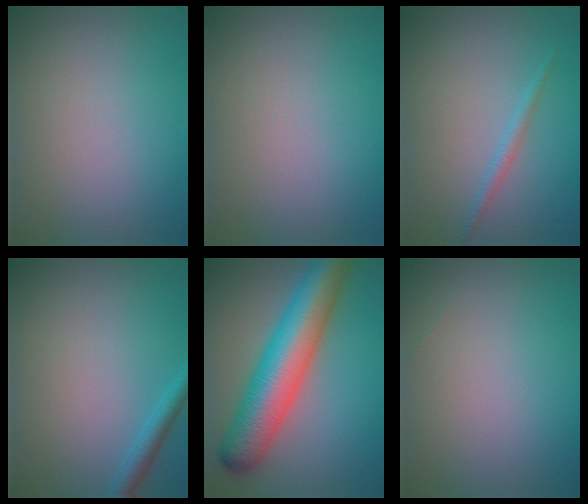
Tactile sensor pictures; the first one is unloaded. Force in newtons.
{"total": 0.0}
{"total": 1.1, "press": 1.1, "slide": 0.1}
{"total": 1.9, "press": 1.9, "slide": 0.2}
{"total": 10.4, "press": 10.4, "slide": 0.2}
{"total": 0.0}